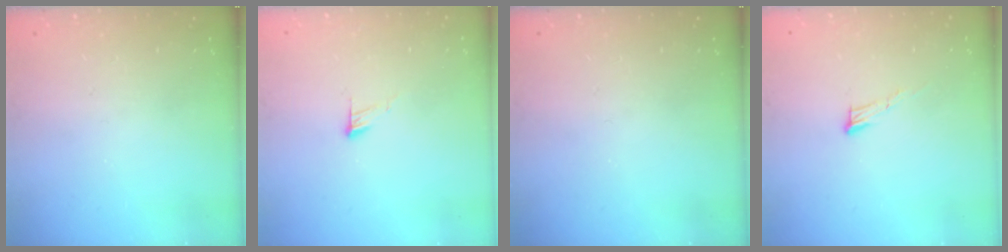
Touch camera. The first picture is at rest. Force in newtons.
{"total": 5.2, "press": 5.2, "slide": 0.5}
{"total": 0.0}
{"total": 5.7, "press": 5.7, "slide": 0.3}